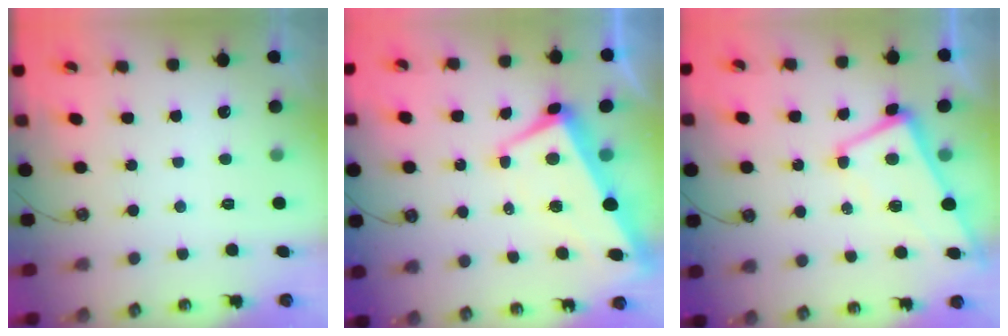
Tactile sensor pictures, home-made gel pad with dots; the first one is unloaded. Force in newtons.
{"total": 1.7, "press": 1.1, "slide": 1.3}
{"total": 1.3, "press": 1.1, "slide": 0.7}